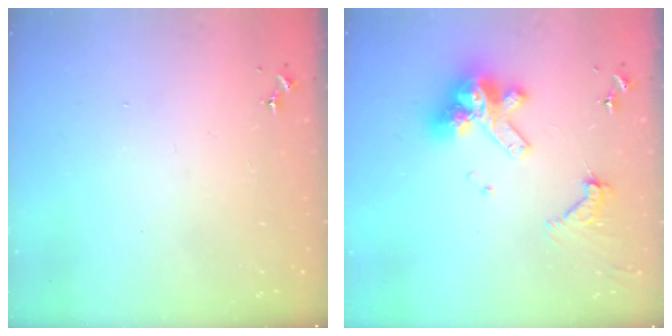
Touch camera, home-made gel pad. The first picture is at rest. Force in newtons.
{"total": 14.4, "press": 14.3, "slide": 1.9}